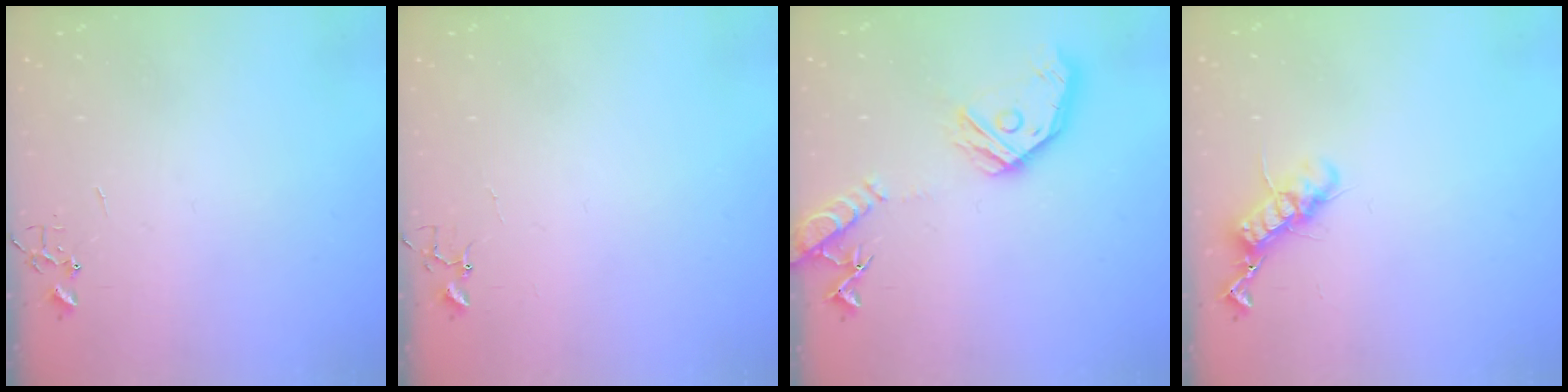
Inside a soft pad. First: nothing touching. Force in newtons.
{"total": 4.0, "press": 4.0, "slide": 0.3}
{"total": 17.1, "press": 16.9, "slide": 2.2}
{"total": 12.3, "press": 12.3, "slide": 0.6}